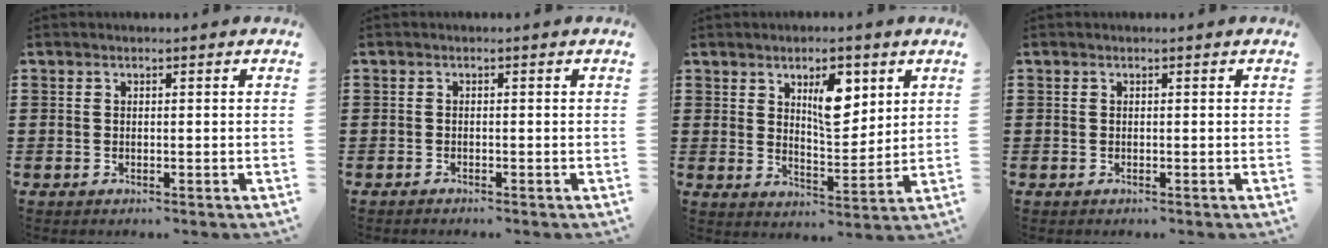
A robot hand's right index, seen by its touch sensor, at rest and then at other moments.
{"total": 0.6, "force": [-0.6, 0.0, 0.1], "torque": [-0.004, -0.003, -0.012]}
{"total": 7.8, "force": [3.5, 3.6, 6.0], "torque": [-0.089, -0.006, 0.053]}
{"total": 0.0}